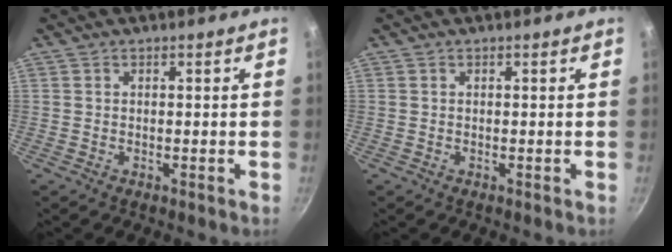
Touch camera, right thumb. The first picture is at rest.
{"total": 0.0}